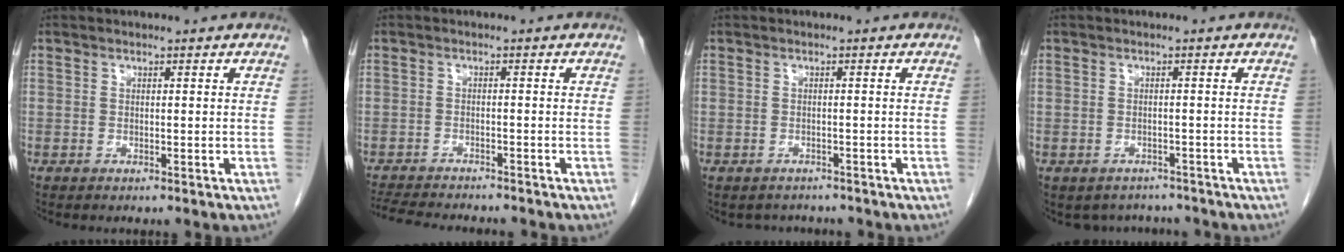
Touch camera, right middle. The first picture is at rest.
{"total": 10.4, "force": [-9.5, 1.5, 3.9], "torque": [-0.068, -0.012, -0.138]}
{"total": 2.6, "force": [-2.3, 1.2, -0.1], "torque": [-0.006, 0.000, -0.032]}
{"total": 5.2, "force": [-4.6, 2.4, 0.3], "torque": [0.003, 0.009, -0.056]}